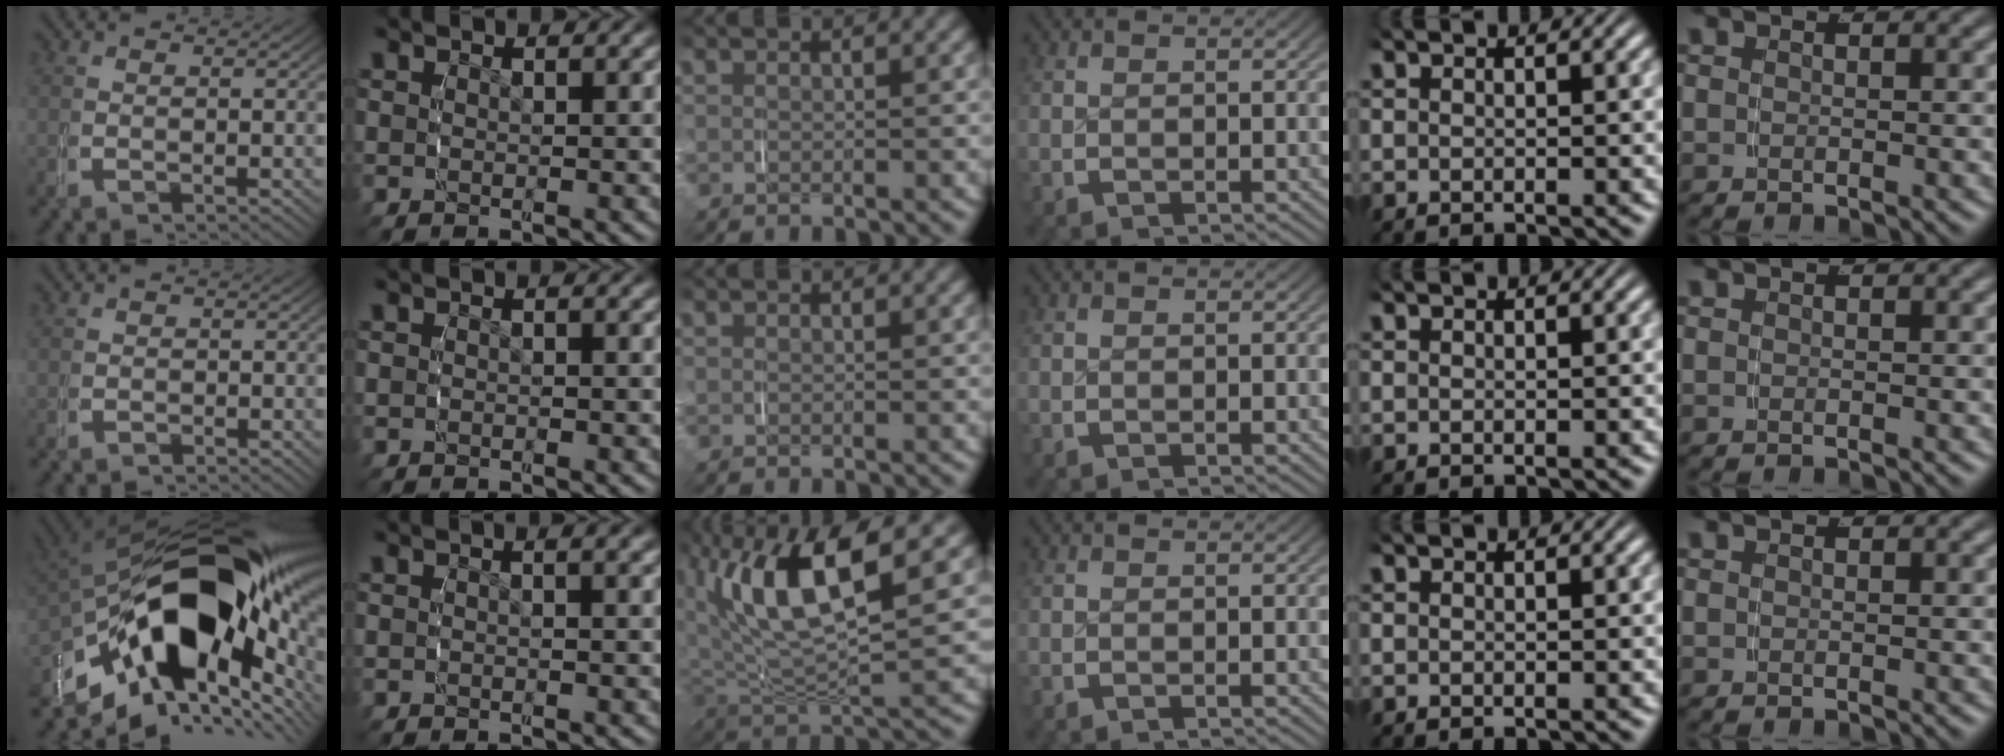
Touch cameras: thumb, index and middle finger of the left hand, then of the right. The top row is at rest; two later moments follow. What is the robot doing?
{"motion": "grasp_and_lifting", "object": "keyboard"}